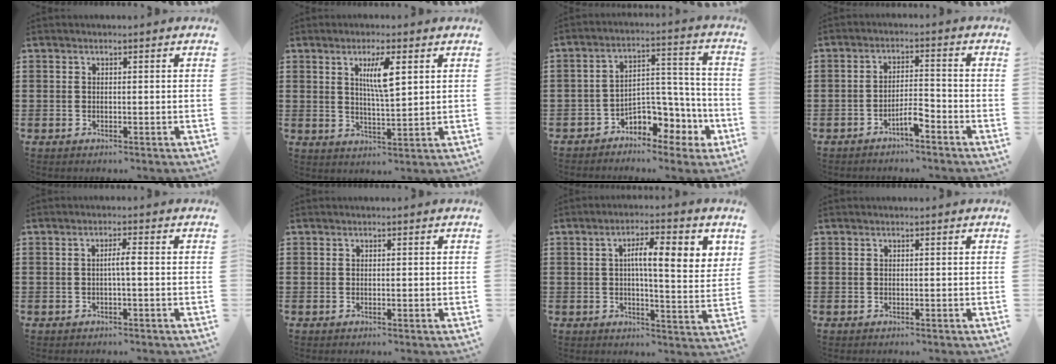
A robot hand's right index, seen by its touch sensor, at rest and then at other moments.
{"total": 5.4, "force": [2.1, 1.2, 4.8], "torque": [-0.094, 0.003, 0.031]}
{"total": 5.7, "force": [-3.1, 4.2, 2.3], "torque": [-0.040, 0.004, -0.060]}
{"total": 4.0, "force": [-2.8, 0.9, 2.8], "torque": [-0.056, 0.006, -0.055]}
{"total": 2.1, "force": [-0.3, 0.1, 2.1], "torque": [-0.041, 0.001, -0.007]}
{"total": 0.0}
{"total": 7.7, "force": [2.0, 1.6, 7.2], "torque": [-0.134, 0.001, 0.029]}
{"total": 0.0}